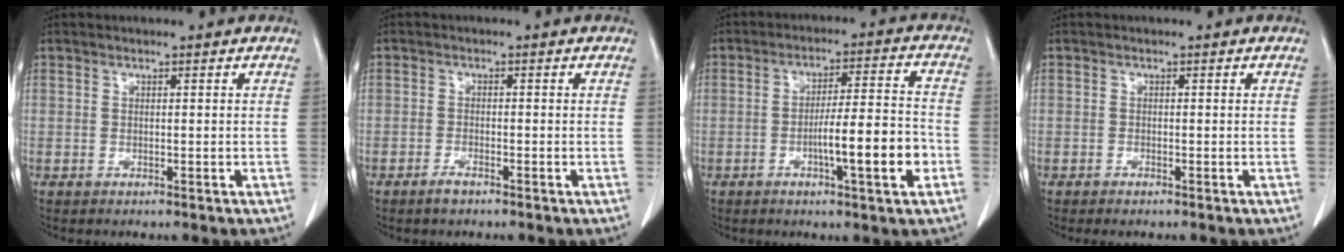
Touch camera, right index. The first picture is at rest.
{"total": 1.7, "force": [-1.4, 0.4, 0.9], "torque": [-0.024, -0.002, -0.023]}
{"total": 10.0, "force": [-3.3, 0.5, 9.4], "torque": [-0.148, 0.004, -0.053]}
{"total": 0.7, "force": [-0.6, 0.1, 0.3], "torque": [-0.010, -0.003, -0.006]}